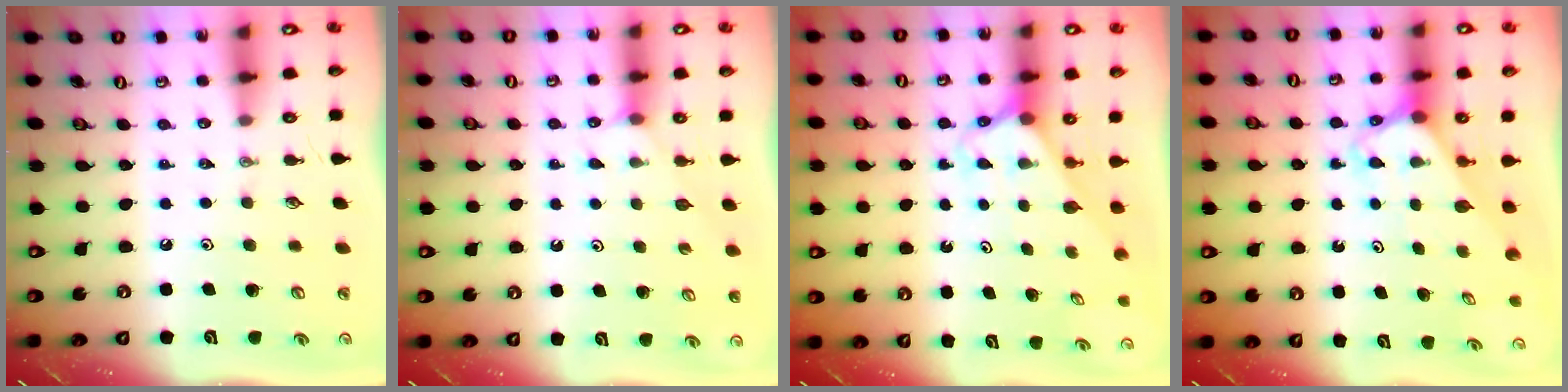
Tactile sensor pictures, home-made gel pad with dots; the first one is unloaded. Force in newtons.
{"total": 3.8, "press": 3.8, "slide": 0.4}
{"total": 2.5, "press": 2.5, "slide": 0.2}
{"total": 2.8, "press": 2.8, "slide": 0.2}